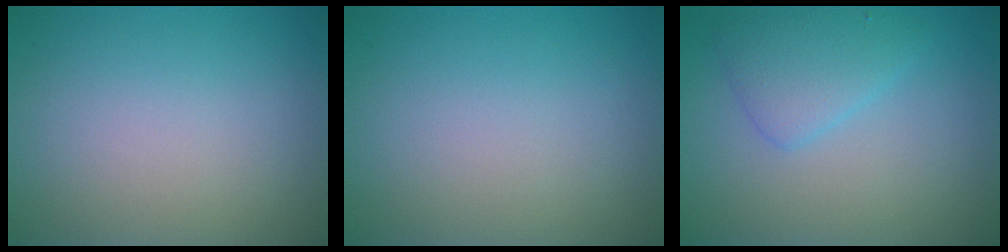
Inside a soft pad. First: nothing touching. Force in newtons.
{"total": 0.0}
{"total": 3.0, "press": 3.0, "slide": 0.1}